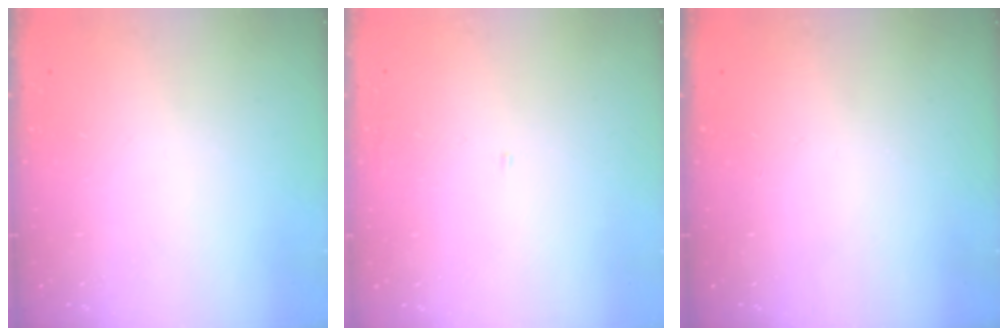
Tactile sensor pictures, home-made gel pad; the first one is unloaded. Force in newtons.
{"total": 2.1, "press": 2.1, "slide": 0.2}
{"total": 0.0}